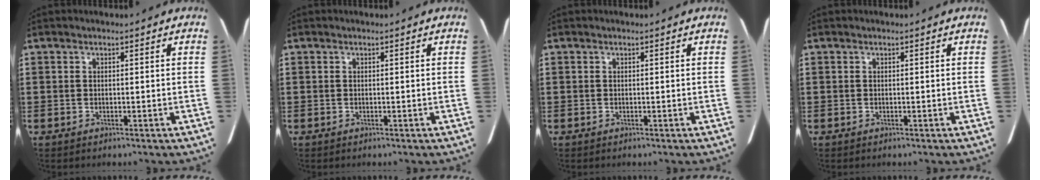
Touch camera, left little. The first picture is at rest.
{"total": 0.0}
{"total": 0.0}
{"total": 0.0}